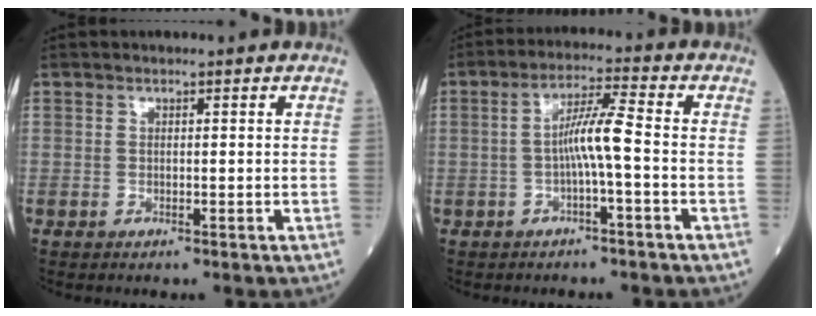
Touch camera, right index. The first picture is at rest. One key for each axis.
{"total": 6.5, "fx": -1.1, "fy": -0.4, "fz": 6.4, "tx": -0.119, "ty": 0.016, "tz": -0.020}